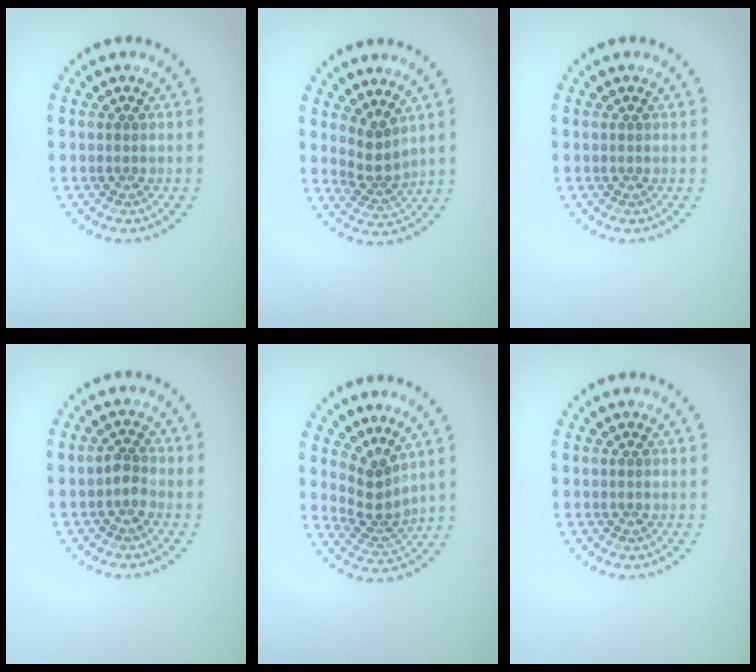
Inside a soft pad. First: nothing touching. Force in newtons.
{"total": 2.4, "press": 1.7, "slide": 1.8}
{"total": 0.0}
{"total": 1.4, "press": 1.1, "slide": 0.8}
{"total": 2.8, "press": 2.0, "slide": 1.9}
{"total": 0.0}